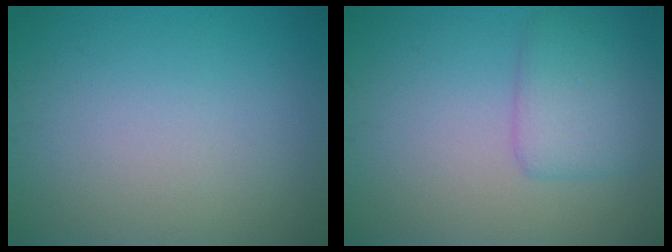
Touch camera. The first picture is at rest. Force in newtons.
{"total": 3.1, "press": 3.1, "slide": 0.1}